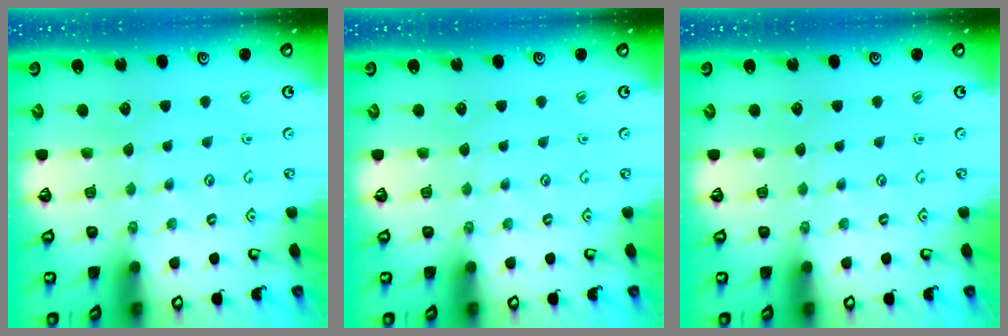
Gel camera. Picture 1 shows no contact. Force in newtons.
{"total": 0.0}
{"total": 0.0}